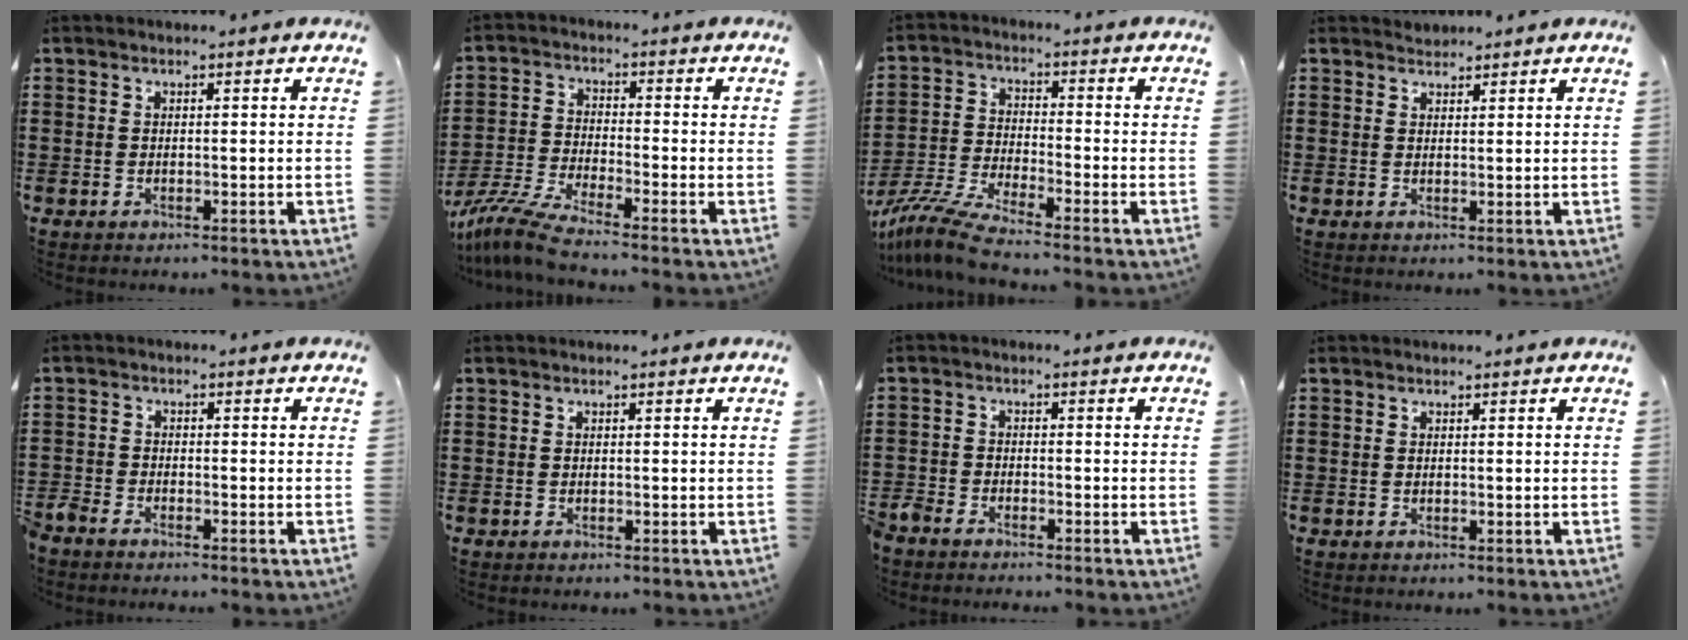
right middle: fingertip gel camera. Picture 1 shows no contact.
{"total": 6.0, "force": [-5.2, 0.1, 2.9], "torque": [-0.082, -0.018, -0.107]}
{"total": 6.8, "force": [-6.0, 0.1, 3.1], "torque": [-0.081, -0.014, -0.122]}
{"total": 1.3, "force": [1.2, 0.2, -0.3], "torque": [0.002, 0.003, 0.024]}
{"total": 2.3, "force": [-2.2, 0.4, 0.2], "torque": [-0.024, -0.003, -0.051]}
{"total": 0.0}
{"total": 2.7, "force": [-2.6, 0.4, 0.2], "torque": [-0.023, -0.004, -0.060]}
{"total": 0.0}